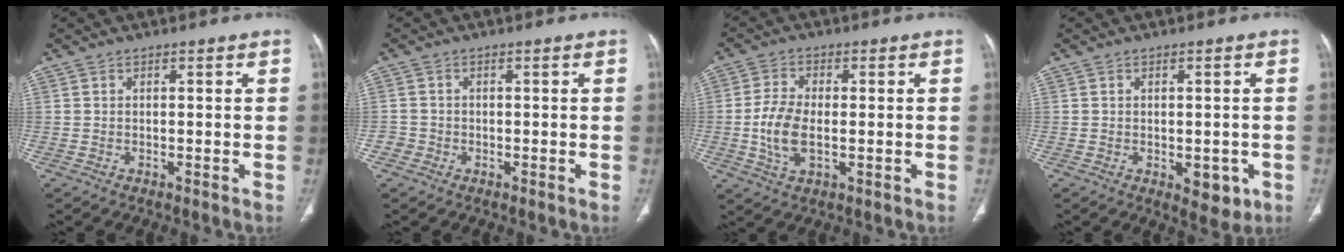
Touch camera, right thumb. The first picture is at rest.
{"total": 1.8, "force": [-0.8, 1.6, 0.1], "torque": [0.003, 0.009, -0.021]}
{"total": 8.0, "force": [-0.8, 4.3, 6.7], "torque": [-0.141, 0.000, -0.015]}
{"total": 5.1, "force": [-1.6, 2.9, 3.9], "torque": [-0.026, -0.003, -0.010]}